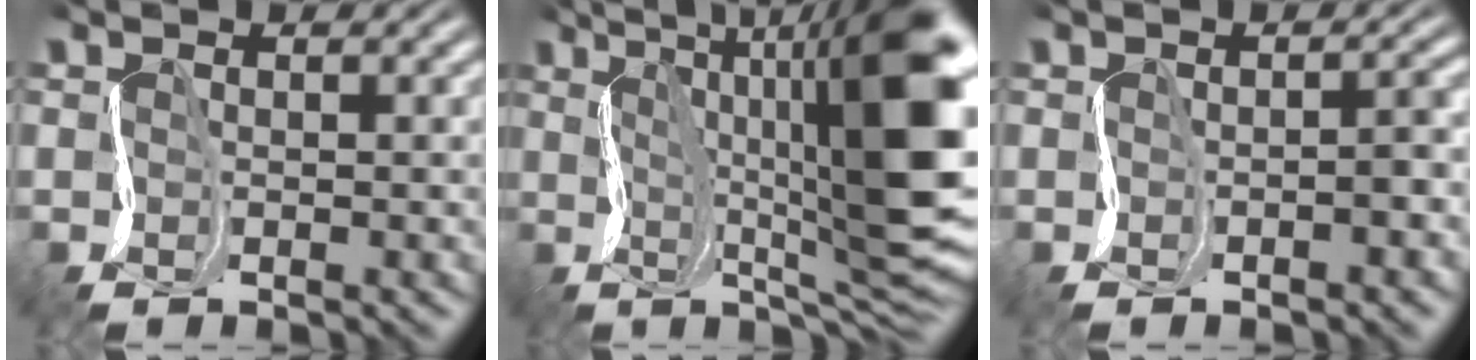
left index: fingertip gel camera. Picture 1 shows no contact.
{"total": 15.1, "force": [3.0, 4.5, 14.1], "torque": [-0.199, 0.016, 0.056]}
{"total": 2.7, "force": [-0.8, 0.8, 2.4], "torque": [-0.018, 0.013, -0.012]}